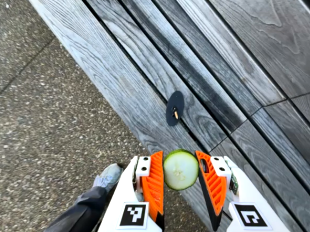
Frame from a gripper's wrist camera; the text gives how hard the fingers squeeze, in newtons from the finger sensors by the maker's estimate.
{"total": 11.2, "left": 11.5, "right": 10.8}